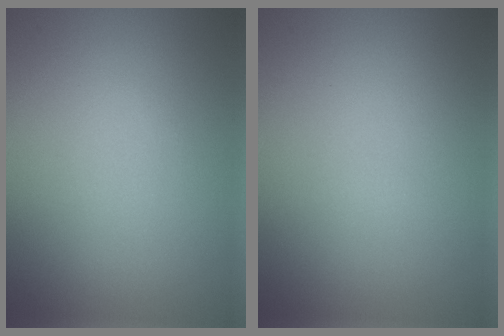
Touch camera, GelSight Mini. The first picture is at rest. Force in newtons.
{"total": 0.0}